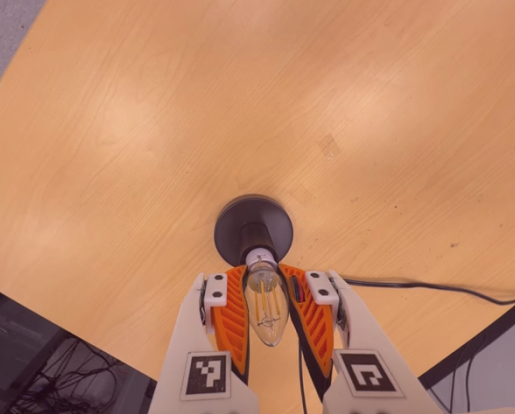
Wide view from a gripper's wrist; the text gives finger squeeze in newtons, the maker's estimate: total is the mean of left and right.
{"total": 24.0, "left": 27.6, "right": 20.3}